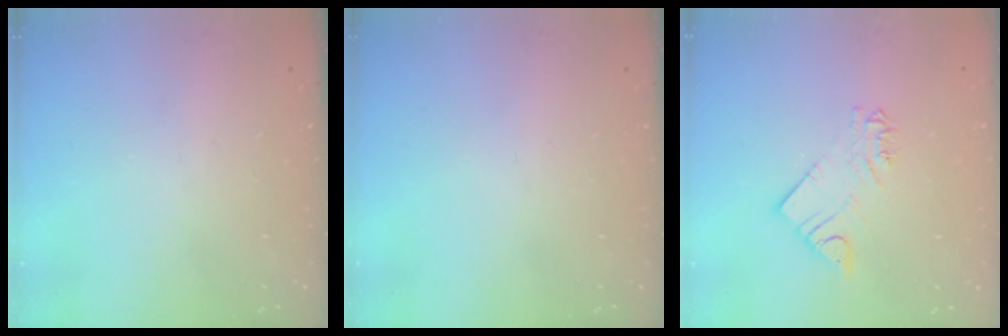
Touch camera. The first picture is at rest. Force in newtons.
{"total": 0.0}
{"total": 4.0, "press": 4.0, "slide": 0.2}